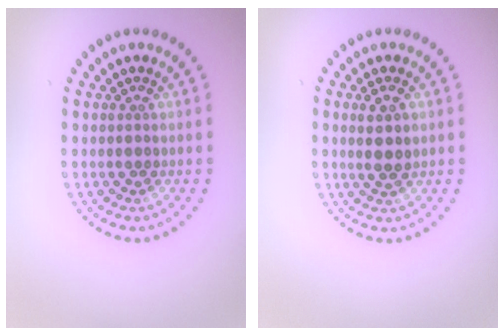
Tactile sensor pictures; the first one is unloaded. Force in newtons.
{"total": 2.2, "press": 2.1, "slide": 0.7}